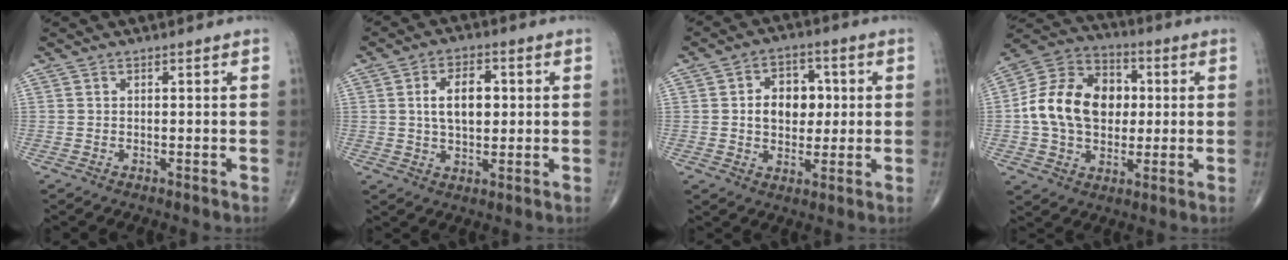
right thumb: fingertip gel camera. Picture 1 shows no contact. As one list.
[{"total": 8.1, "force": [1.2, 4.8, 6.5], "torque": [-0.093, 0.004, 0.021]}, {"total": 9.3, "force": [0.9, 6.8, 6.2], "torque": [-0.054, 0.009, 0.013]}, {"total": 17.8, "force": [1.2, 12.7, 12.4], "torque": [-0.199, 0.026, 0.017]}]